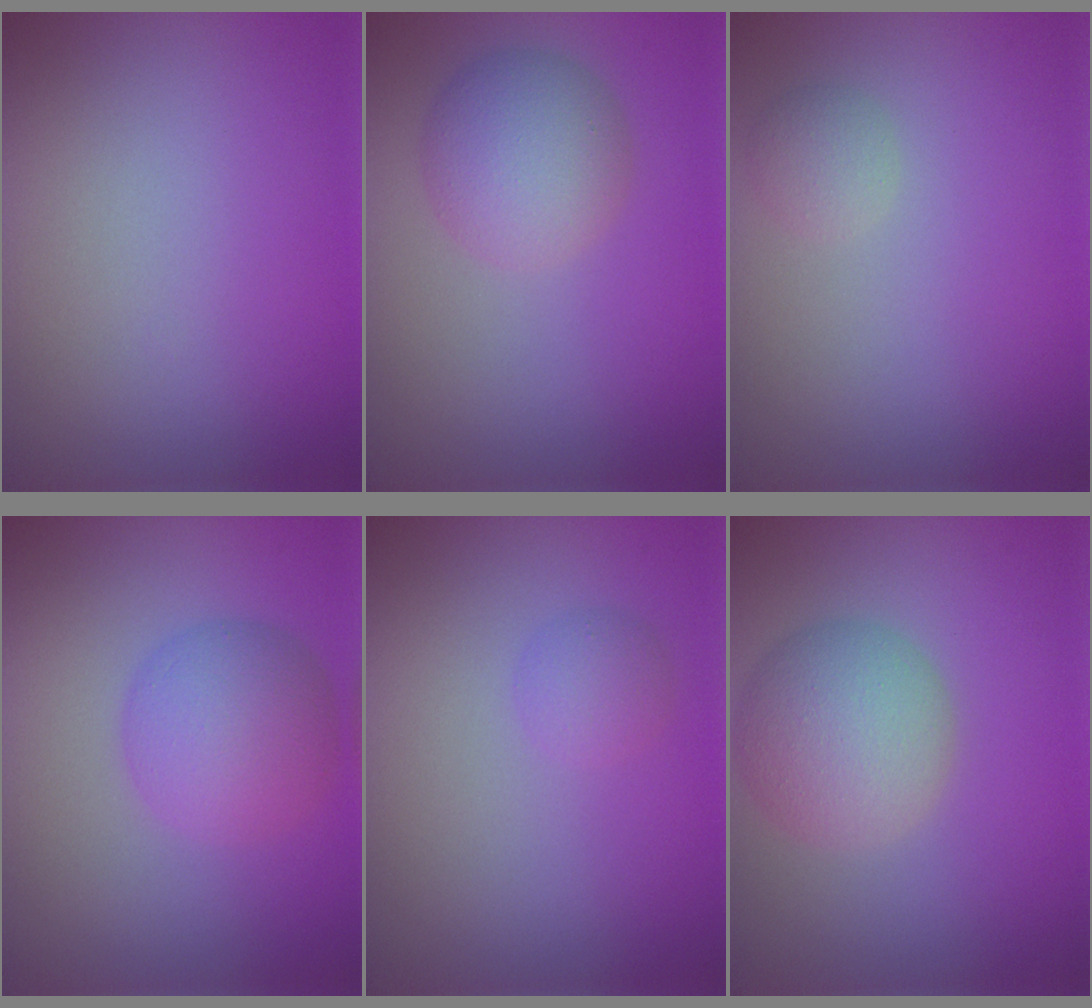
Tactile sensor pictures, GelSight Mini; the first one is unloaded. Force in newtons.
{"total": 4.5, "press": 4.5, "slide": 0.2}
{"total": 1.3, "press": 1.3, "slide": 0.1}
{"total": 5.1, "press": 5.1, "slide": 0.1}
{"total": 1.5, "press": 1.5, "slide": 0.1}
{"total": 5.5, "press": 5.5, "slide": 0.1}